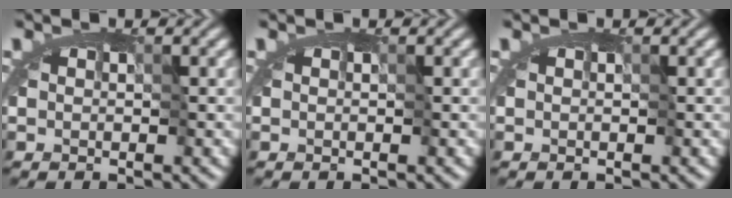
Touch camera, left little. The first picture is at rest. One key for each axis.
{"total": 0.0}
{"total": 0.0}